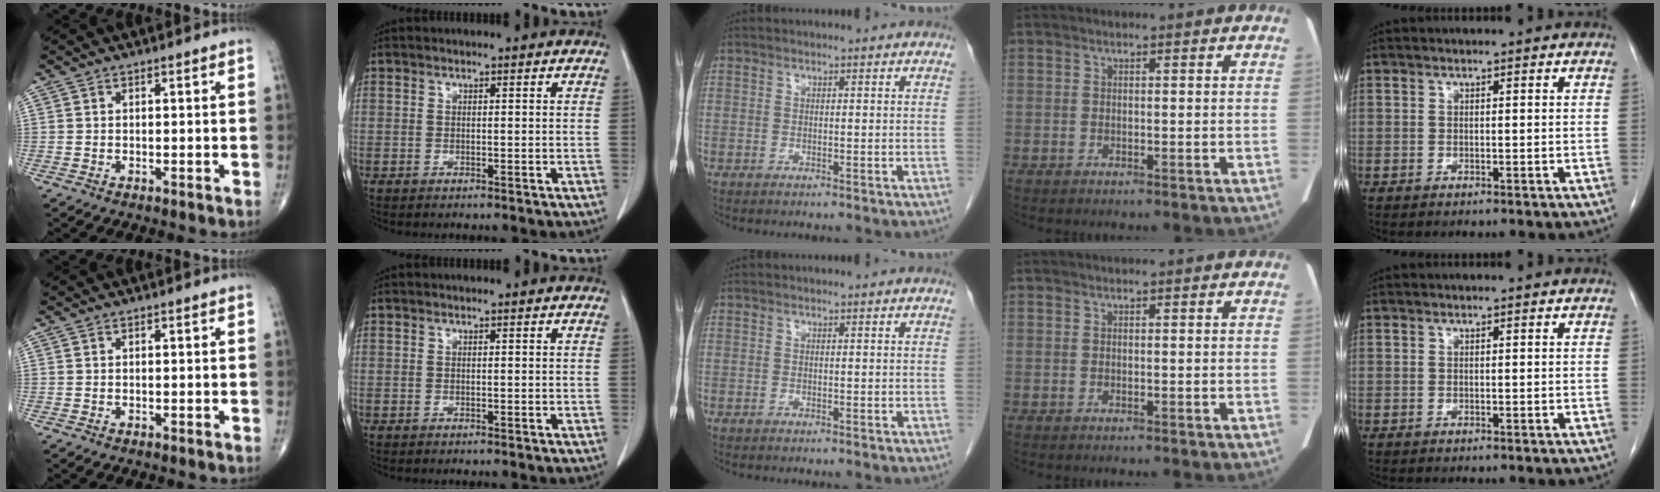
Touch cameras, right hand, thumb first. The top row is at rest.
{}